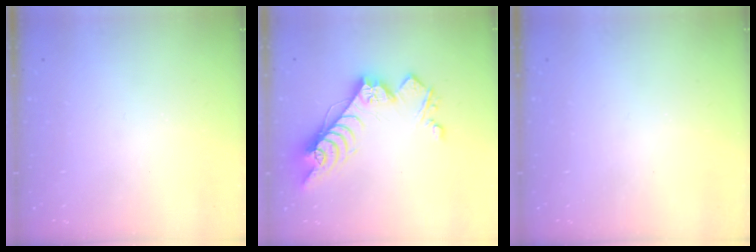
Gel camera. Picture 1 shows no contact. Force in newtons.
{"total": 14.6, "press": 14.5, "slide": 1.0}
{"total": 0.0}